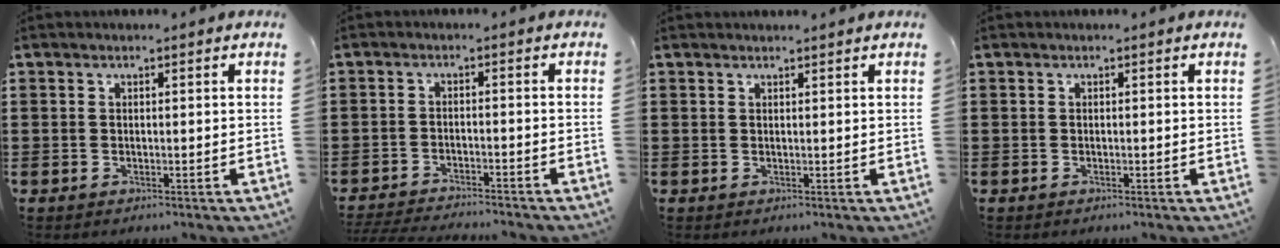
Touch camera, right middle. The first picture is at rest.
{"total": 3.1, "force": [-3.0, 0.0, 0.3], "torque": [-0.015, -0.002, -0.067]}
{"total": 0.6, "force": [0.6, -0.1, 0.1], "torque": [-0.004, -0.001, 0.012]}
{"total": 0.0}